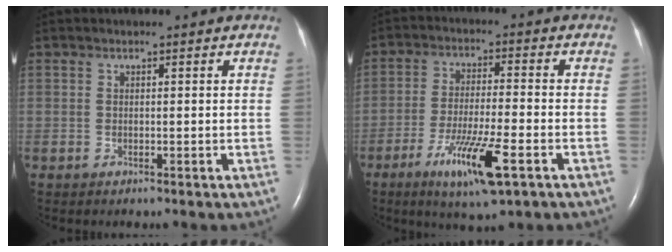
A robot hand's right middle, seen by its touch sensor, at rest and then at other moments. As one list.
[{"total": 10.5, "force": [-5.3, 1.0, 9.1], "torque": [-0.169, -0.024, -0.089]}]